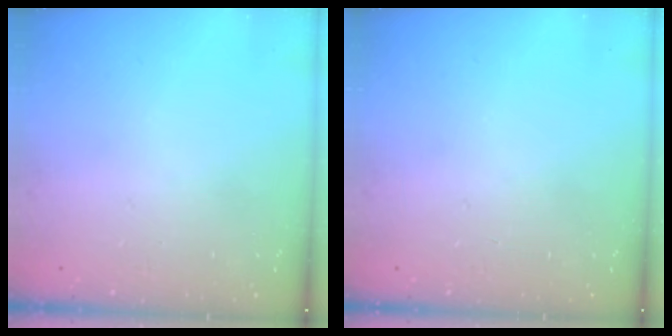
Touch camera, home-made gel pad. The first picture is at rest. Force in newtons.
{"total": 0.0}